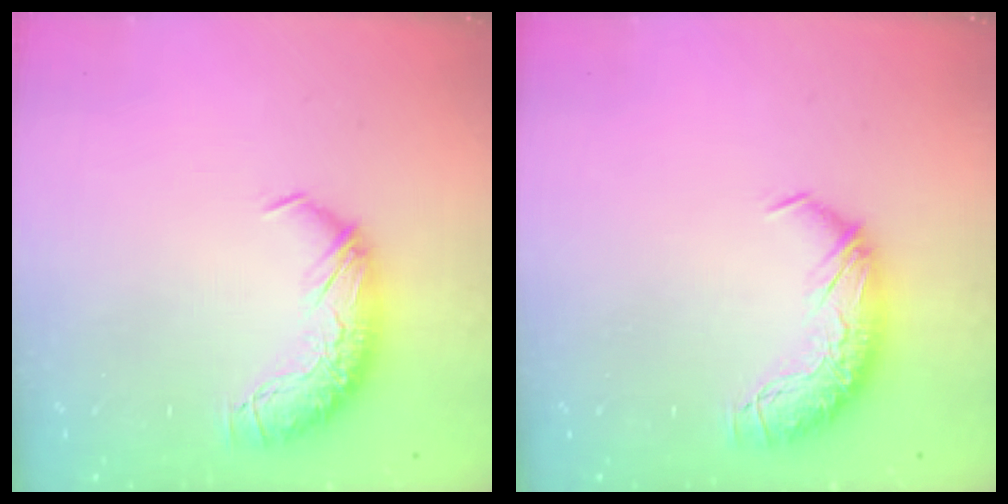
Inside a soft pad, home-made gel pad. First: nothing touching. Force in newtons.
{"total": 0.0}